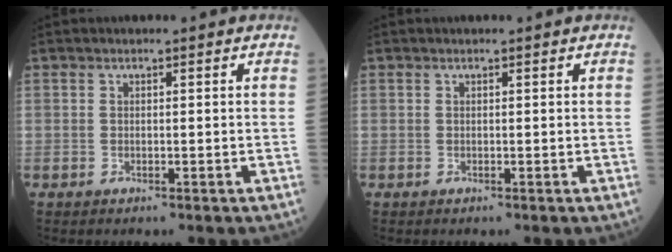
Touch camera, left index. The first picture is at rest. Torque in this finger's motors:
{"motor_torque": [0.10, -0.21, -0.02, -0.01]}